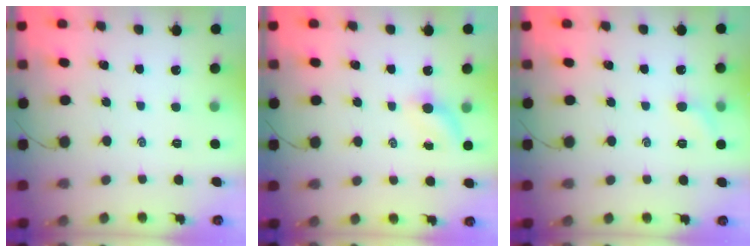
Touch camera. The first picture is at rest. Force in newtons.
{"total": 4.5, "press": 4.3, "slide": 1.3}
{"total": 5.0, "press": 4.7, "slide": 1.5}